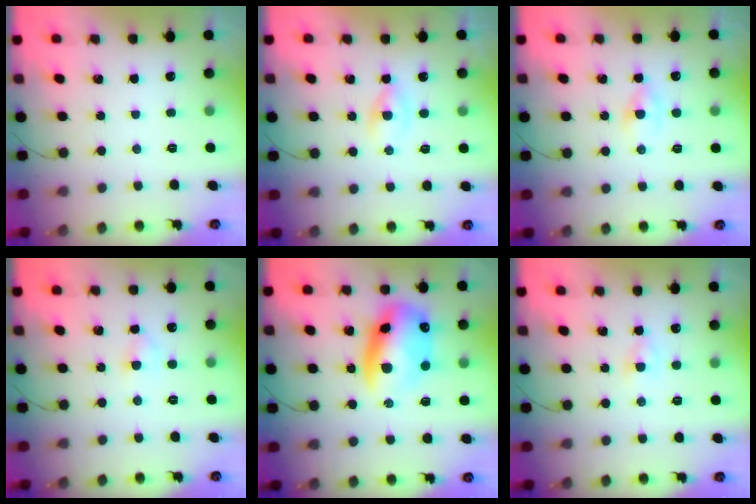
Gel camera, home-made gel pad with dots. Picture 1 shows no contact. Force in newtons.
{"total": 1.5, "press": 1.3, "slide": 0.8}
{"total": 1.4, "press": 1.1, "slide": 0.9}
{"total": 3.1, "press": 2.9, "slide": 1.1}
{"total": 13.9, "press": 13.5, "slide": 3.3}
{"total": 1.9, "press": 1.8, "slide": 0.6}